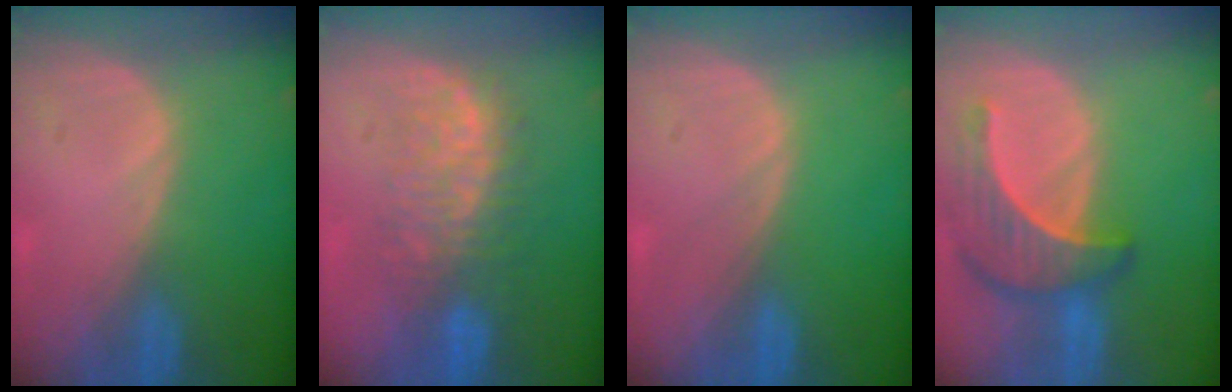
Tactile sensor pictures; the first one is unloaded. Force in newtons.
{"total": 7.9, "press": 7.7, "slide": 1.8}
{"total": 0.0}
{"total": 7.6, "press": 7.3, "slide": 1.9}